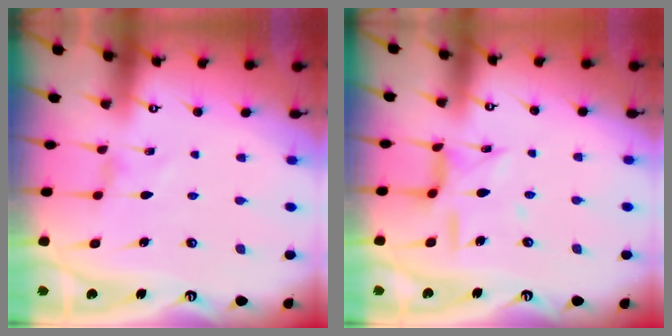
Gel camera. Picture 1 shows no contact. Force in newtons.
{"total": 9.6, "press": 9.5, "slide": 0.8}